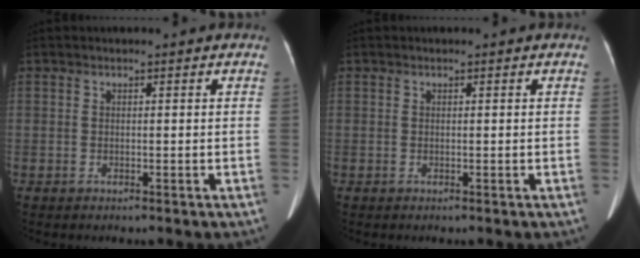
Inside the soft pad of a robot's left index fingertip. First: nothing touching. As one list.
[{"total": 0.0}]